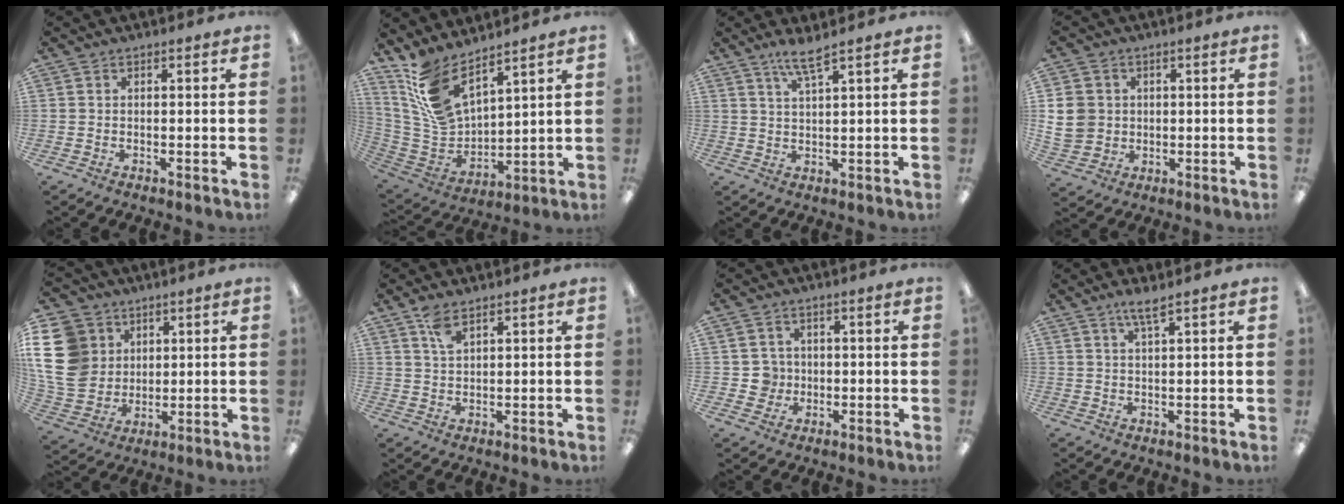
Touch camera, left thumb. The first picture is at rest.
{"total": 13.9, "force": [9.7, 6.5, 7.6], "torque": [-0.188, -0.045, 0.187]}
{"total": 4.3, "force": [3.4, 0.2, 2.7], "torque": [-0.063, -0.008, 0.059]}
{"total": 8.8, "force": [0.6, 7.9, 3.8], "torque": [-0.091, 0.013, 0.014]}
{"total": 17.7, "force": [4.5, 15.1, 8.1], "torque": [-0.177, -0.015, 0.091]}
{"total": 4.1, "force": [2.9, 1.5, 2.5], "torque": [-0.051, -0.004, 0.052]}
{"total": 4.4, "force": [-0.1, 4.4, 0.4], "torque": [-0.010, 0.009, -0.001]}
{"total": 3.4, "force": [2.4, 0.4, 2.4], "torque": [-0.054, 0.001, 0.042]}